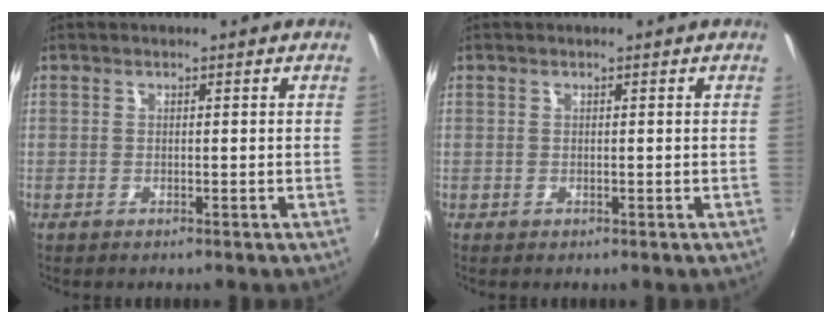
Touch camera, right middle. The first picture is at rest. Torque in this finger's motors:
{"motor_torque": [0.02, -0.31, 0.04, 0.00]}